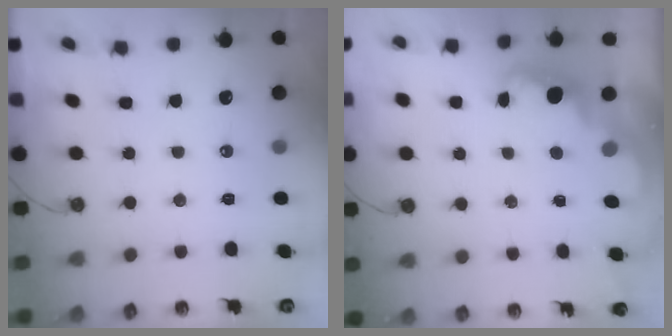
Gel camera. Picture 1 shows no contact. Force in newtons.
{"total": 2.1, "press": 2.1, "slide": 0.5}